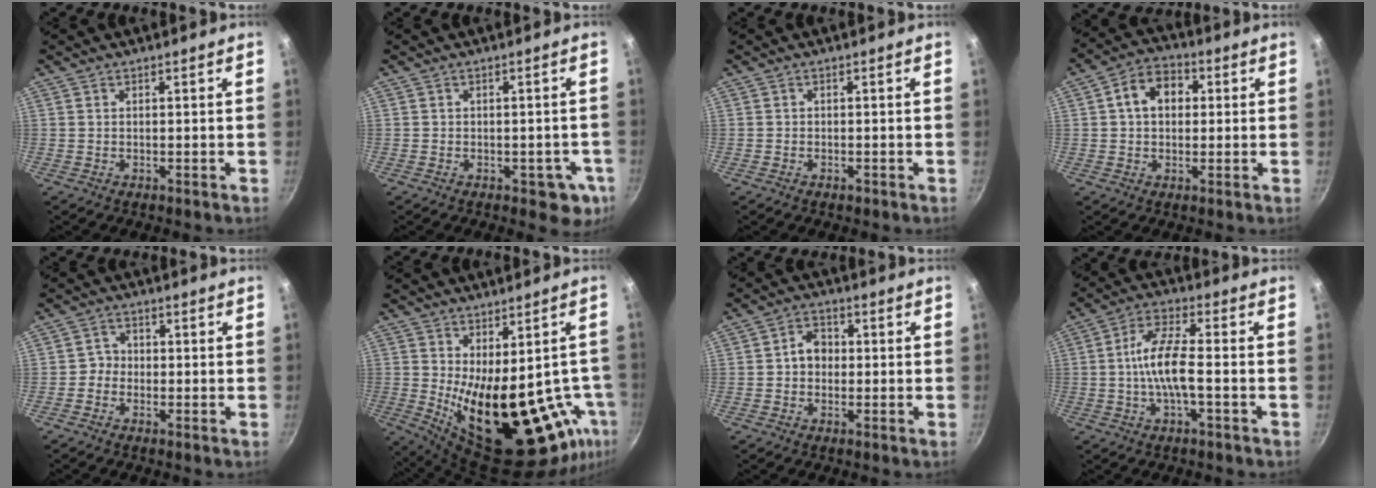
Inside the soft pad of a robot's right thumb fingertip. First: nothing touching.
{"total": 6.1, "force": [-2.1, 3.7, 4.4], "torque": [-0.020, 0.011, -0.018]}
{"total": 1.0, "force": [-0.7, 0.6, 0.5], "torque": [-0.013, 0.004, -0.011]}
{"total": 8.4, "force": [1.5, 6.2, 5.5], "torque": [-0.059, 0.019, 0.010]}
{"total": 2.4, "force": [-1.1, 2.0, 0.5], "torque": [0.009, 0.016, -0.024]}
{"total": 22.6, "force": [-4.3, 11.1, 19.2], "torque": [-0.233, -0.040, -0.027]}
{"total": 4.6, "force": [-0.2, 3.8, 2.6], "torque": [-0.014, 0.014, -0.010]}
{"total": 8.9, "force": [-1.7, 2.6, 8.3], "torque": [-0.162, 0.028, -0.043]}